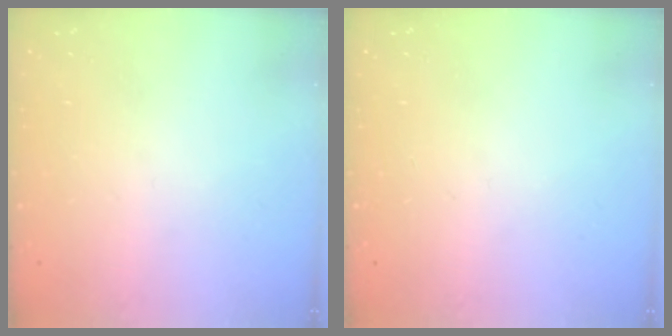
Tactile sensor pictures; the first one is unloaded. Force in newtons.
{"total": 0.0}